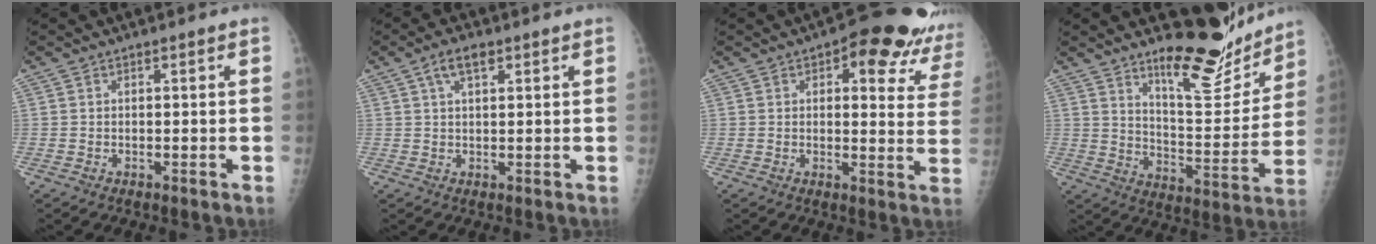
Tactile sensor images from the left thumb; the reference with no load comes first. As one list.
[{"total": 4.3, "force": [2.2, 1.9, 3.2], "torque": [-0.055, 0.002, 0.039]}, {"total": 16.7, "force": [10.5, 6.9, 10.9], "torque": [-0.075, -0.033, 0.104]}, {"total": 16.3, "force": [13.1, 4.9, 8.3], "torque": [-0.072, -0.111, 0.207]}]